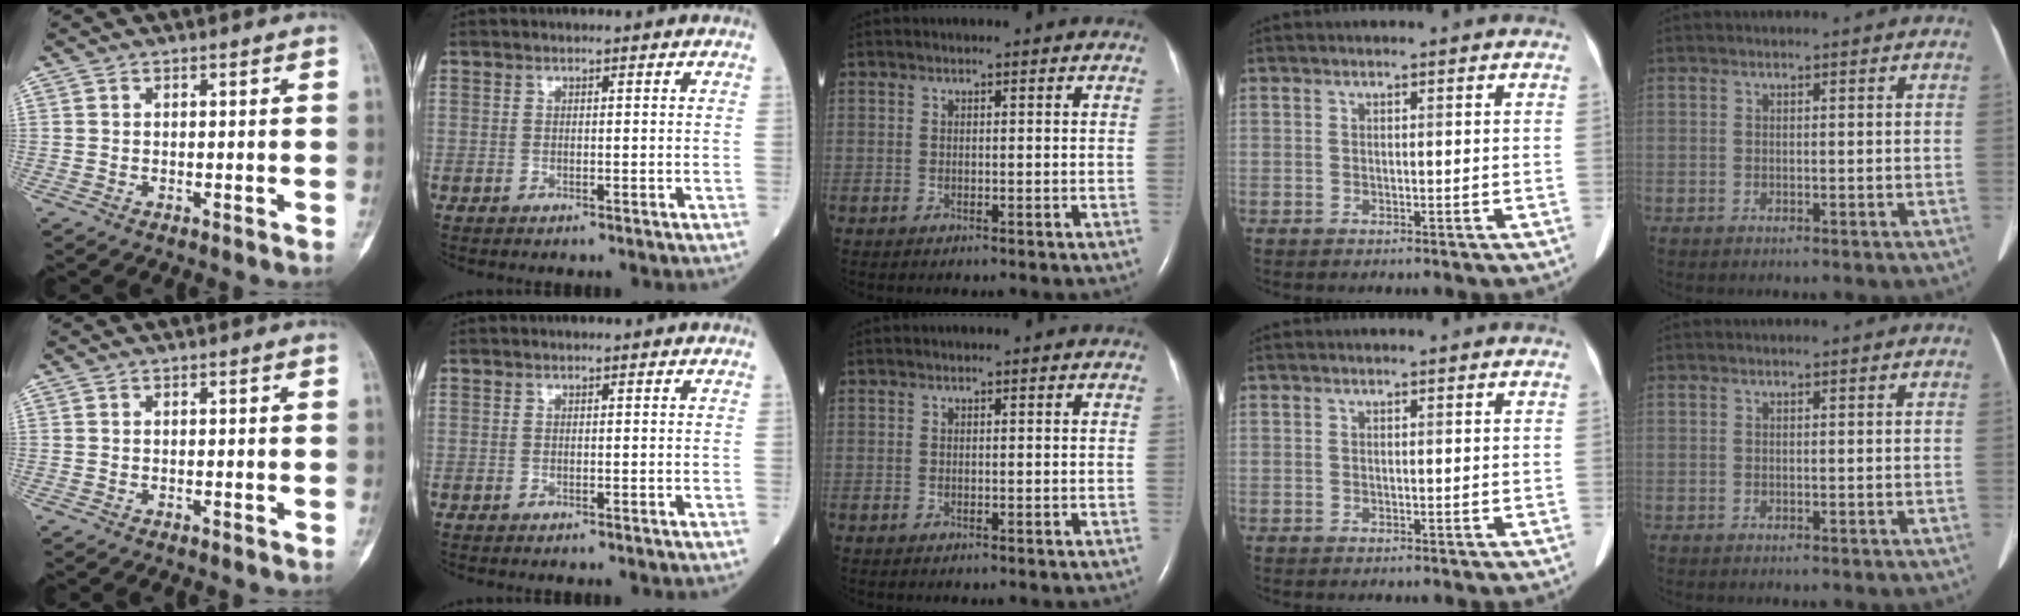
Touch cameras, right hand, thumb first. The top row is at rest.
{}